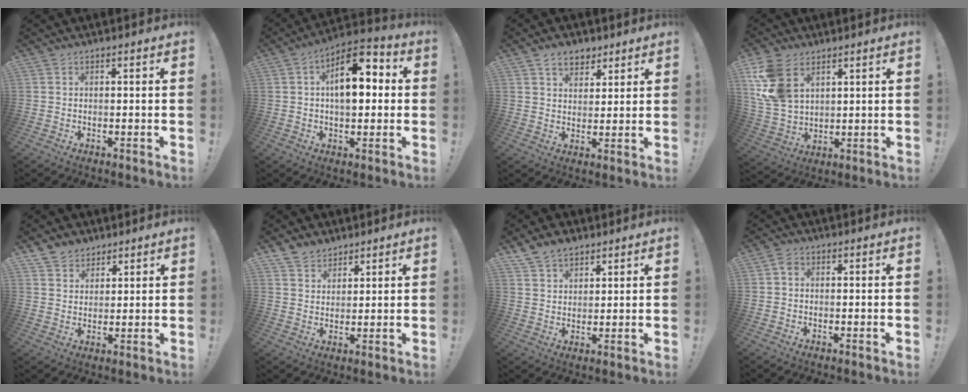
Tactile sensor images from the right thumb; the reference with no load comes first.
{"total": 14.2, "force": [2.5, 7.5, 11.7], "torque": [-0.164, 0.007, 0.043]}
{"total": 7.1, "force": [4.5, 4.8, 2.6], "torque": [-0.037, -0.019, 0.086]}
{"total": 13.9, "force": [6.3, 9.2, 8.2], "torque": [-0.166, -0.021, 0.129]}
{"total": 5.5, "force": [4.3, 3.5, 0.1], "torque": [-0.010, -0.030, 0.085]}
{"total": 5.8, "force": [4.8, 3.2, 0.5], "torque": [-0.016, -0.032, 0.095]}
{"total": 6.8, "force": [5.3, 3.8, 2.0], "torque": [-0.040, -0.026, 0.104]}
{"total": 1.6, "force": [0.0, 1.2, 1.1], "torque": [-0.015, 0.002, -0.001]}